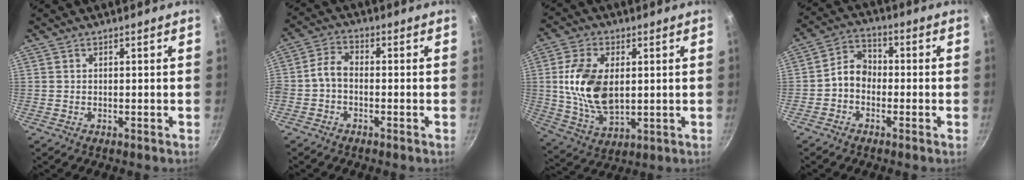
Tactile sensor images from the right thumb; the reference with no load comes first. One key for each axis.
{"total": 4.1, "fx": -1.4, "fy": 2.6, "fz": 2.8, "tx": -0.056, "ty": 0.029, "tz": -0.038}
{"total": 14.2, "fx": 1.6, "fy": 8.4, "fz": 11.4, "tx": -0.203, "ty": -0.012, "tz": 0.035}
{"total": 5.7, "fx": -1.5, "fy": 4.4, "fz": 3.2, "tx": -0.035, "ty": 0.028, "tz": -0.041}